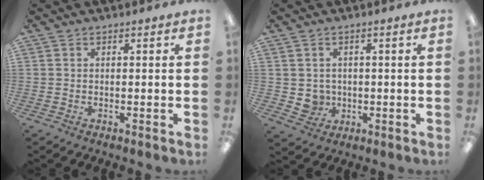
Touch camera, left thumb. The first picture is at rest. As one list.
[{"total": 3.8, "force": [0.5, 3.7, 0.7], "torque": [-0.012, 0.004, 0.011]}]